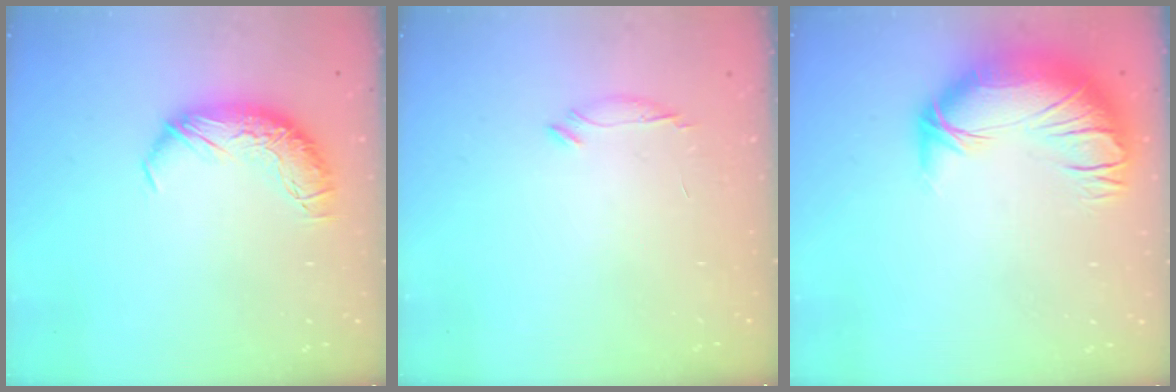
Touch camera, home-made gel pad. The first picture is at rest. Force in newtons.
{"total": 6.5, "press": 6.4, "slide": 1.1}
{"total": 3.8, "press": 2.3, "slide": 3.0}